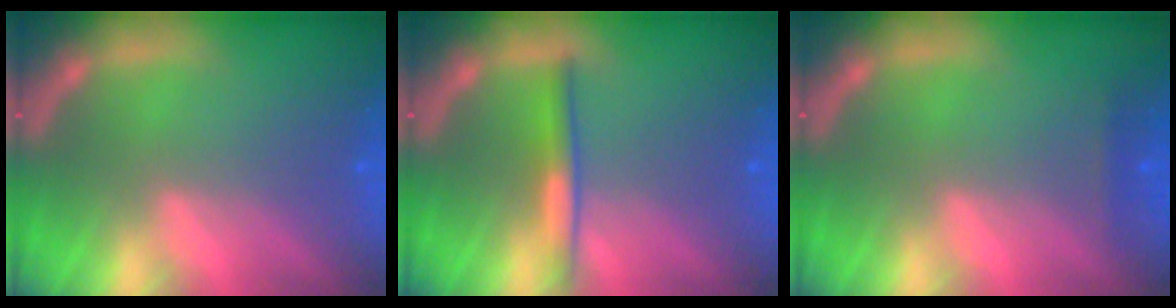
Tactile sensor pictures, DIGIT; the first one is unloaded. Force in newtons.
{"total": 2.5}
{"total": 0.9}